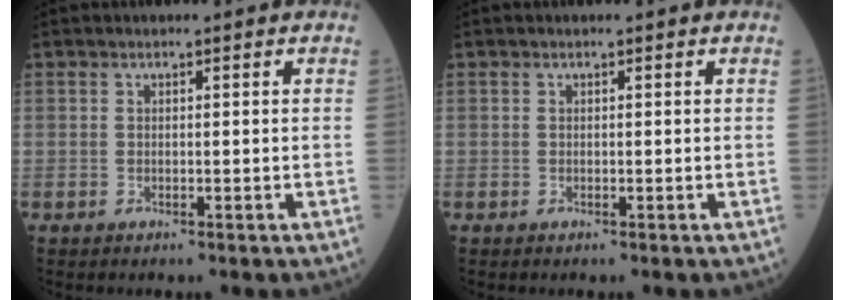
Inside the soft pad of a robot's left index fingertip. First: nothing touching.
{"total": 0.0}